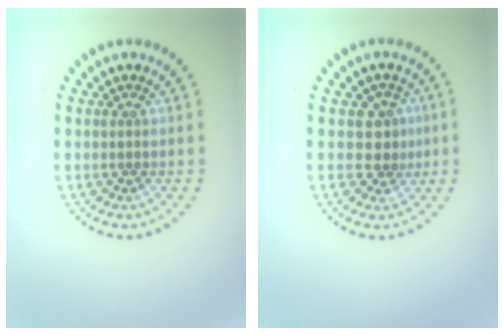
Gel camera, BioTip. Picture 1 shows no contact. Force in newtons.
{"total": 2.4, "press": 2.1, "slide": 1.1}